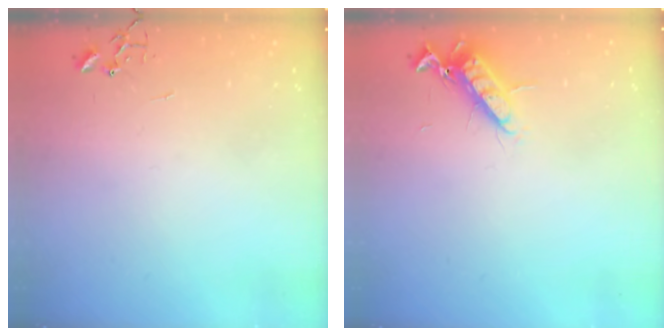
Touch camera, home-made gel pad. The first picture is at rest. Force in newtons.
{"total": 11.1, "press": 11.1, "slide": 1.3}